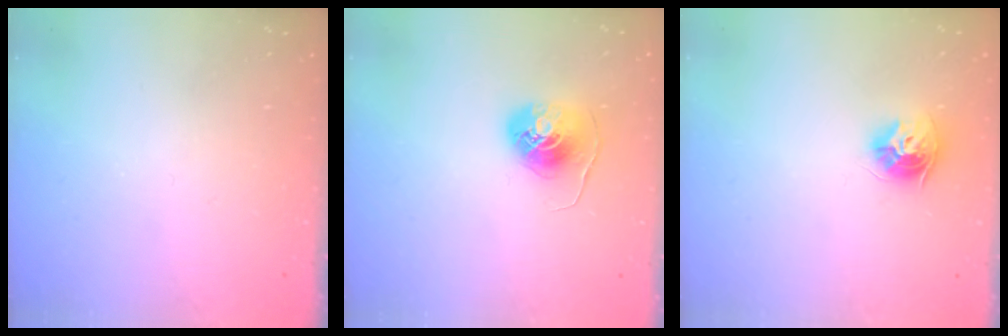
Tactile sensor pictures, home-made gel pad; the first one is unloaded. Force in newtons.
{"total": 7.5, "press": 7.5, "slide": 0.1}
{"total": 9.3, "press": 9.3, "slide": 1.0}